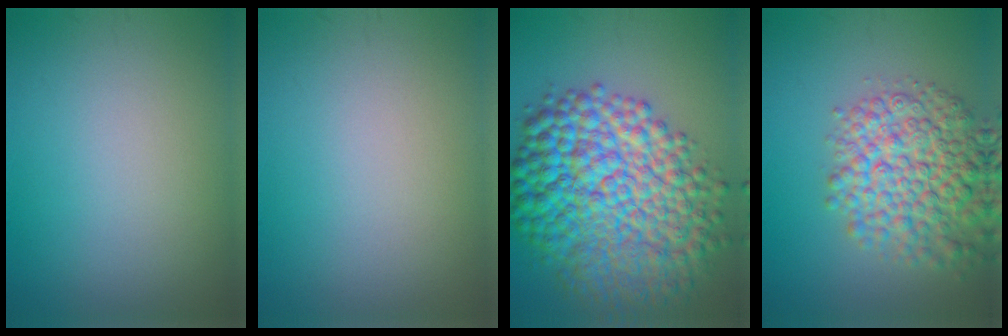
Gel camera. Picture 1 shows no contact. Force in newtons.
{"total": 0.0}
{"total": 14.3, "press": 14.3, "slide": 0.2}
{"total": 8.1, "press": 8.1, "slide": 0.3}